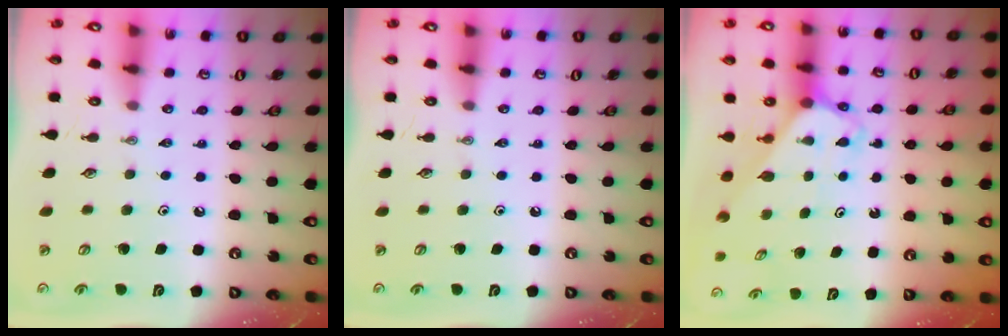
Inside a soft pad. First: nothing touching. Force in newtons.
{"total": 0.0}
{"total": 2.8, "press": 2.8, "slide": 0.2}